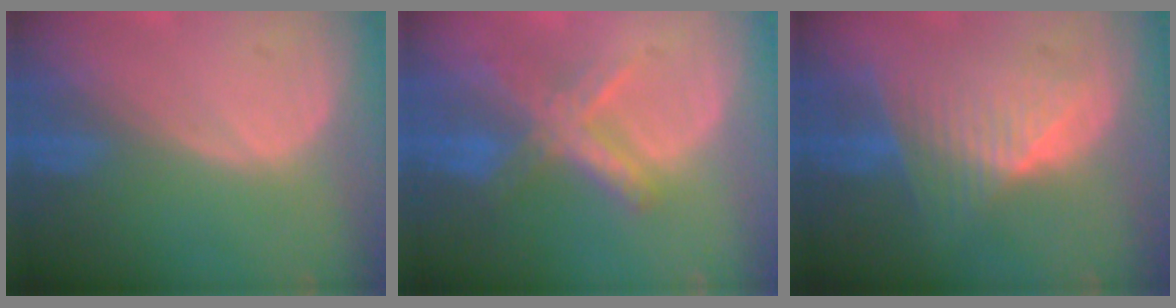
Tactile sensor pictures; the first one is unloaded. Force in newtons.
{"total": 7.3, "press": 6.1, "slide": 3.9}
{"total": 7.9, "press": 7.0, "slide": 3.6}